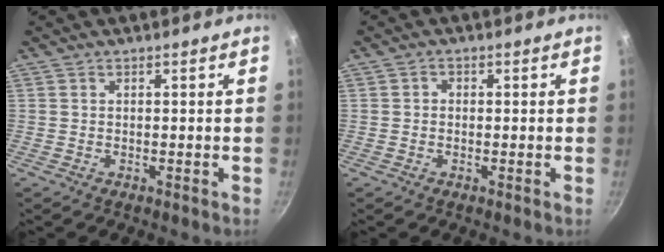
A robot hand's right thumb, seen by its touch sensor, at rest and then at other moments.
{"total": 1.2, "force": [-0.1, 1.1, 0.5], "torque": [-0.007, 0.005, -0.004]}